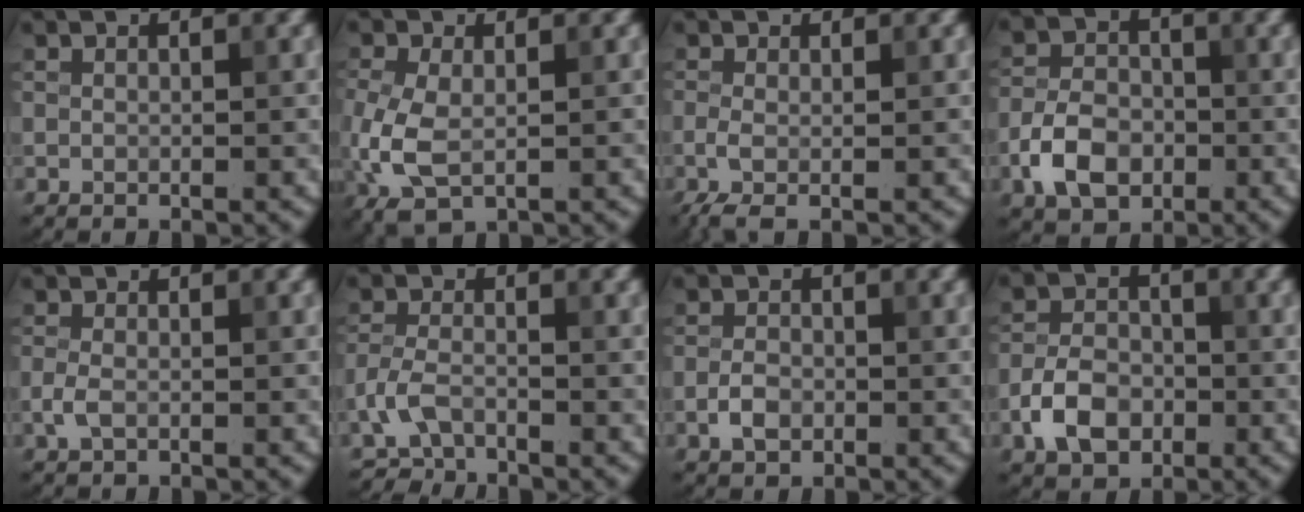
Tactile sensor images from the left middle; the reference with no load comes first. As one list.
[{"total": 5.1, "force": [-0.8, 3.1, 4.0], "torque": [-0.110, -0.011, -0.014]}, {"total": 2.0, "force": [-0.8, 0.4, 1.7], "torque": [-0.042, -0.006, -0.023]}, {"total": 5.1, "force": [-2.0, 3.5, 3.1], "torque": [-0.060, 0.002, -0.043]}, {"total": 1.4, "force": [-0.4, 0.7, 1.1], "torque": [-0.027, 0.001, -0.014]}, {"total": 2.4, "force": [-2.0, 1.0, 1.0], "torque": [-0.019, 0.004, -0.051]}, {"total": 2.1, "force": [-0.8, 1.4, 1.4], "torque": [-0.026, 0.003, -0.020]}, {"total": 4.6, "force": [-1.9, 3.2, 2.8], "torque": [-0.055, 0.003, -0.040]}]